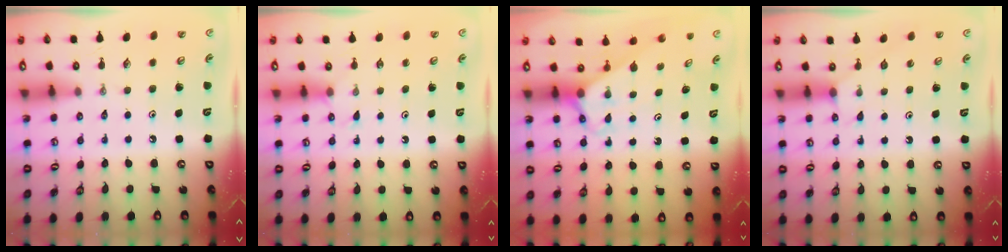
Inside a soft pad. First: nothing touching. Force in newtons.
{"total": 4.6, "press": 4.6, "slide": 0.5}
{"total": 2.6, "press": 2.6, "slide": 0.2}
{"total": 2.7, "press": 2.7, "slide": 0.3}